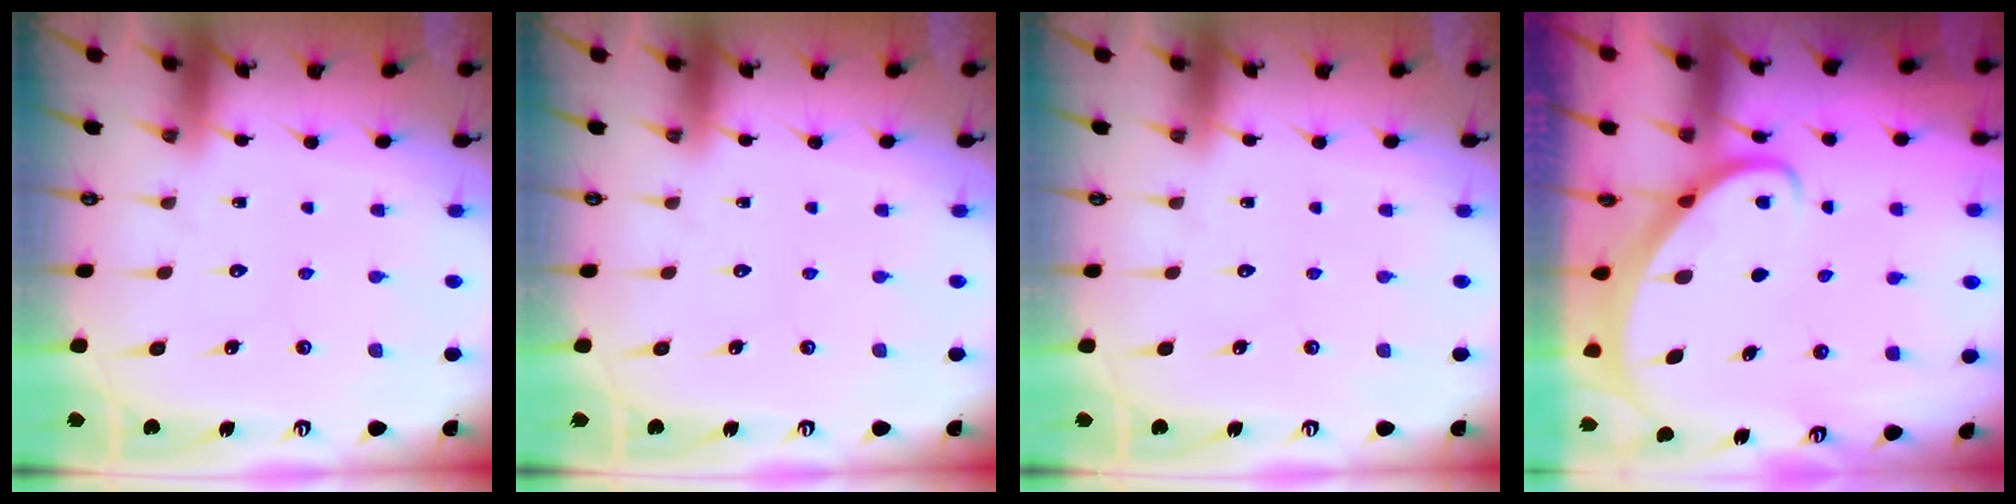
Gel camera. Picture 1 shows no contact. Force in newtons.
{"total": 0.0}
{"total": 0.0}
{"total": 2.6, "press": 2.6, "slide": 0.3}